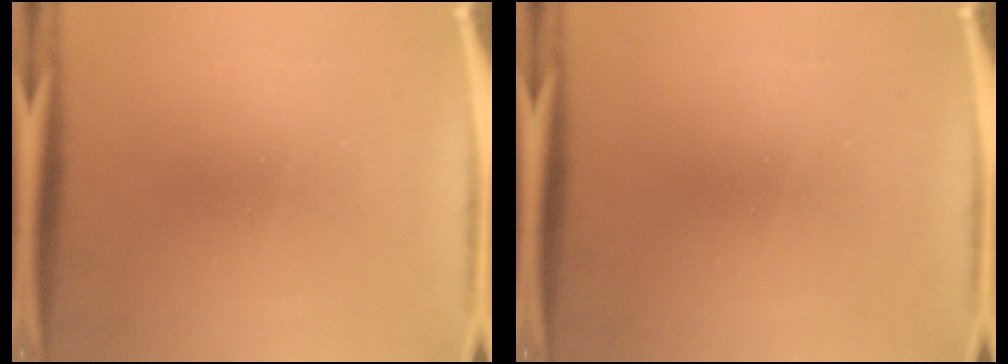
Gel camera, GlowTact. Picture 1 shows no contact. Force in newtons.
{"total": 0.0}